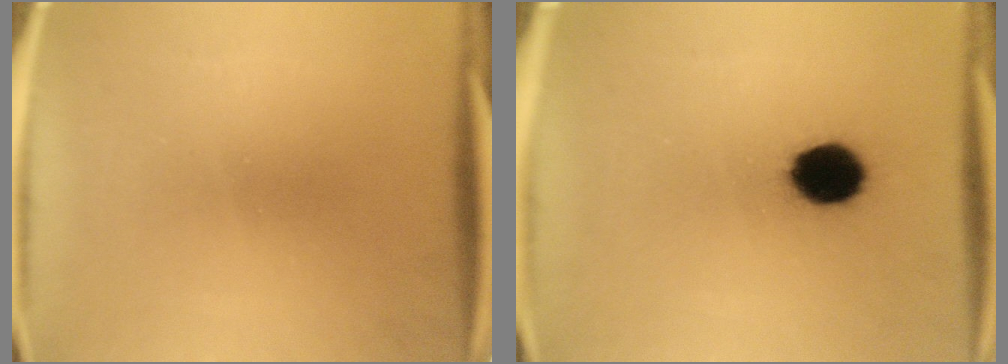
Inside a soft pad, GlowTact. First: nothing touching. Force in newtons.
{"total": 10.5}